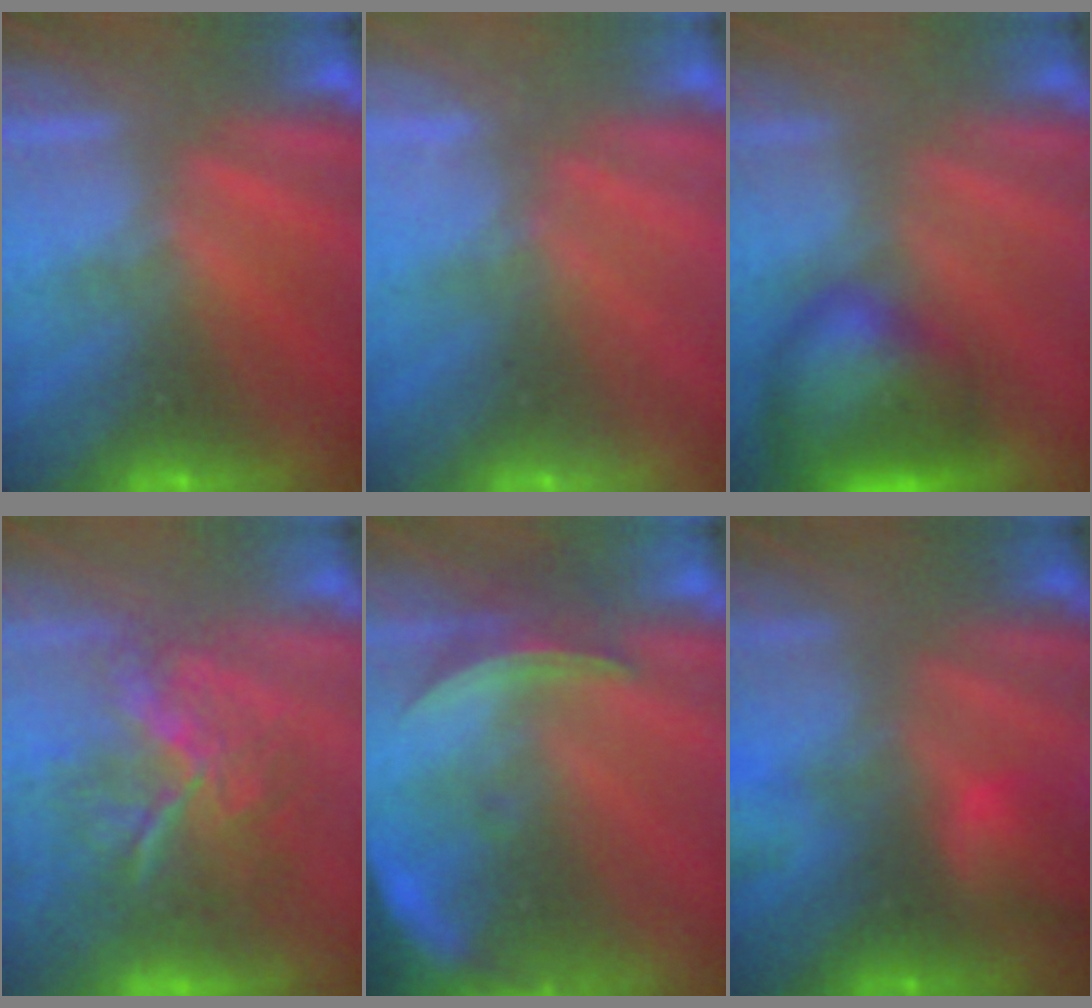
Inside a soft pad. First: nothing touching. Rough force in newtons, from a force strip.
{"total": 2.2}
{"total": 7.7}
{"total": 7.8}
{"total": 9.0}
{"total": 7.4}